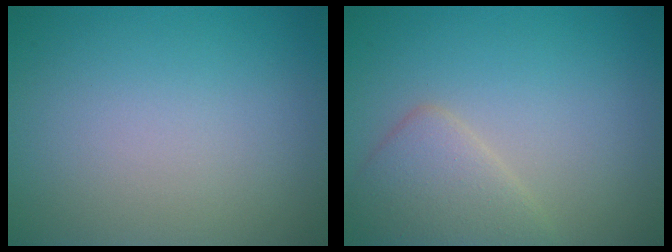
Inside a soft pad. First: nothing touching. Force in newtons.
{"total": 3.2, "press": 3.2, "slide": 0.1}